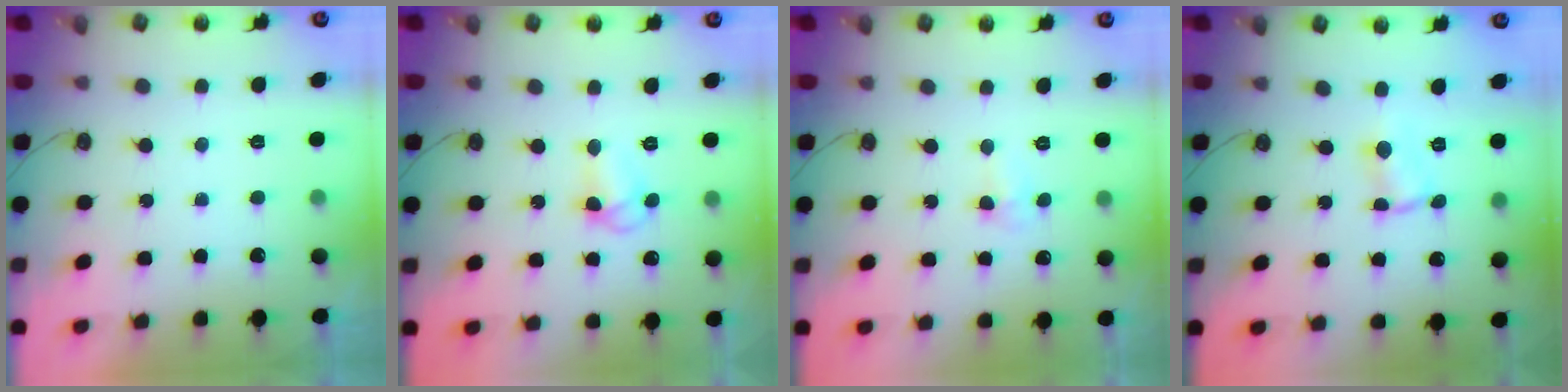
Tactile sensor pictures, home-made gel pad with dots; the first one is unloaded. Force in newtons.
{"total": 7.8, "press": 7.8, "slide": 0.5}
{"total": 4.3, "press": 2.3, "slide": 3.7}
{"total": 1.1, "press": 1.0, "slide": 0.2}